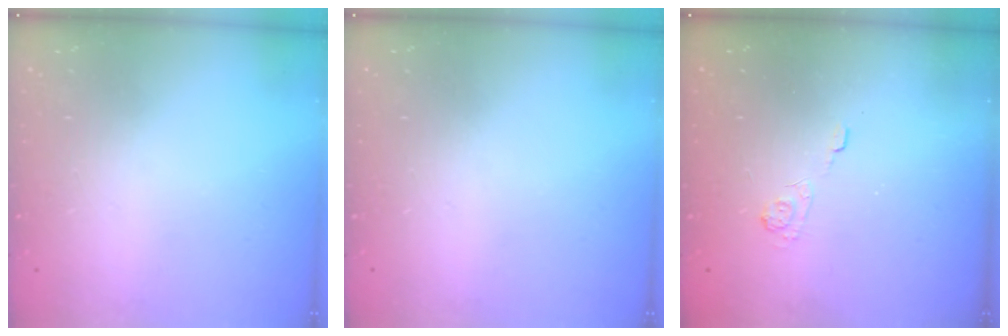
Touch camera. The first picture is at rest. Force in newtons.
{"total": 0.0}
{"total": 1.9, "press": 1.3, "slide": 1.3}